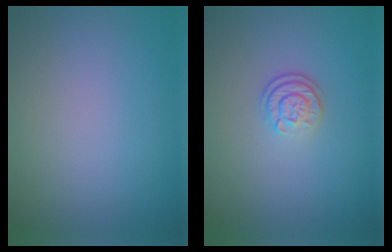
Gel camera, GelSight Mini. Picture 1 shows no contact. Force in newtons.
{"total": 2.2, "press": 1.8, "slide": 1.3}